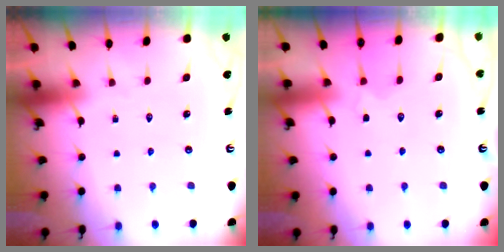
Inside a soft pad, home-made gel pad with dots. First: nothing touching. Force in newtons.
{"total": 2.7, "press": 2.5, "slide": 1.0}